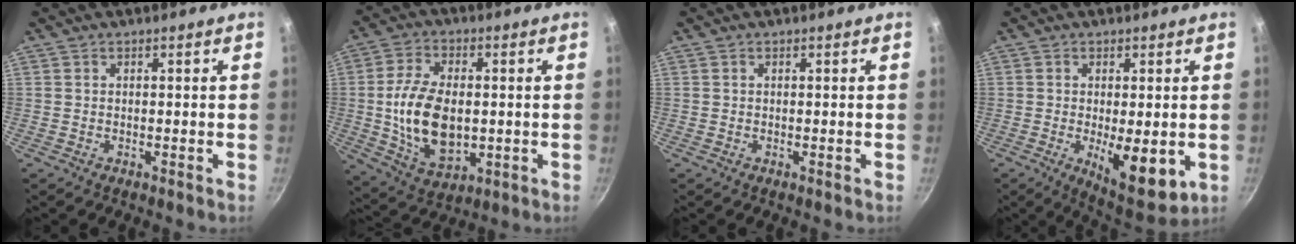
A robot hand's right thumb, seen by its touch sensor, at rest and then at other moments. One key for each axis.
{"total": 15.8, "fx": -0.5, "fy": 9.3, "fz": 12.8, "tx": -0.232, "ty": -0.002, "tz": -0.001}
{"total": 0.0}
{"total": 10.7, "fx": -2.3, "fy": 4.1, "fz": 9.6, "tx": -0.132, "ty": -0.024, "tz": -0.022}